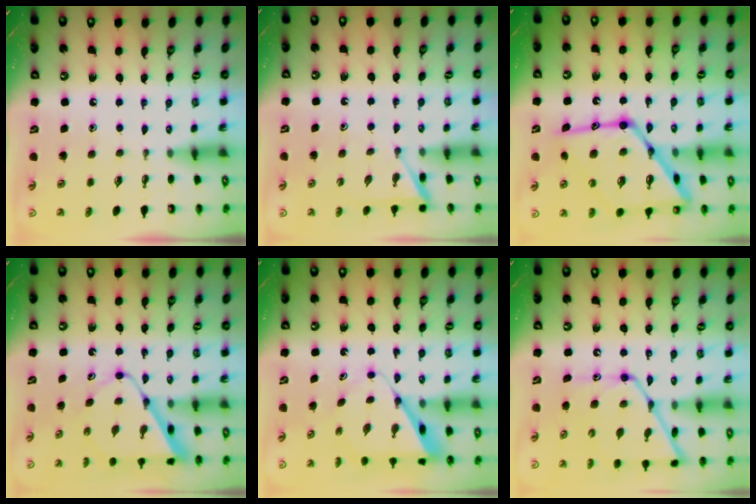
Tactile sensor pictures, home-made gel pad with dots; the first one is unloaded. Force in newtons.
{"total": 4.6, "press": 4.6, "slide": 0.5}
{"total": 24.2, "press": 24.1, "slide": 2.0}
{"total": 9.3, "press": 9.2, "slide": 0.7}
{"total": 7.2, "press": 7.2, "slide": 0.5}
{"total": 14.7, "press": 14.7, "slide": 0.7}